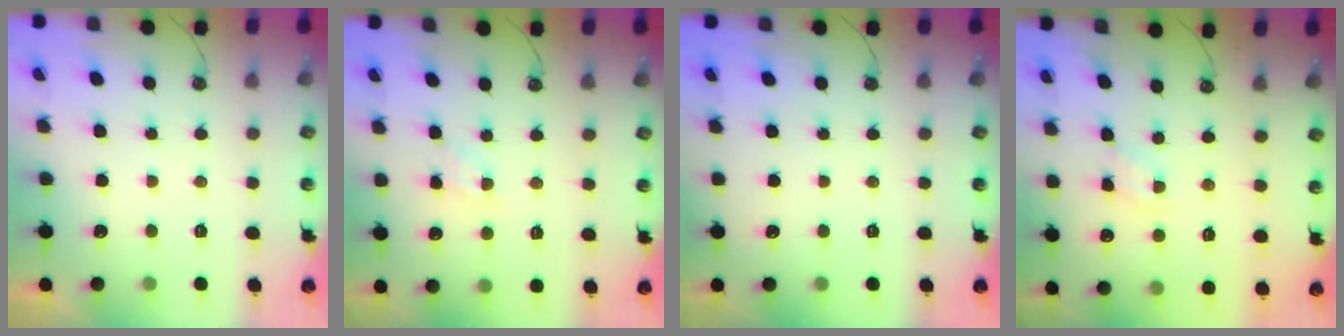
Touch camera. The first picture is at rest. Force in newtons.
{"total": 6.0, "press": 5.9, "slide": 0.5}
{"total": 0.0}
{"total": 4.0, "press": 4.0, "slide": 0.6}